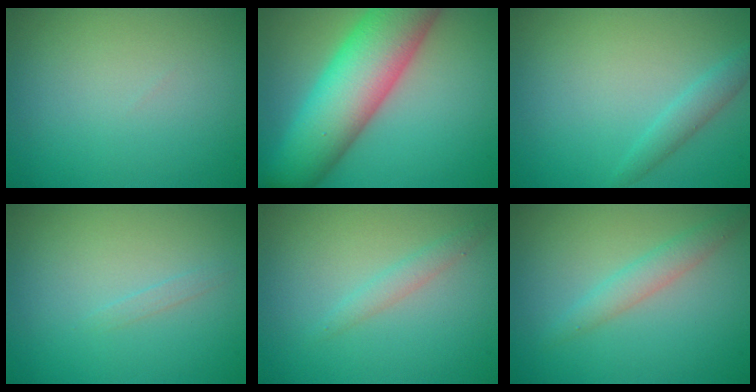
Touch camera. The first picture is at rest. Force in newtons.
{"total": 11.4, "press": 11.4, "slide": 0.4}
{"total": 1.8, "press": 1.8, "slide": 0.1}
{"total": 0.6, "press": 0.6, "slide": 0.0}
{"total": 1.4, "press": 1.4, "slide": 0.1}
{"total": 2.1, "press": 2.1, "slide": 0.1}